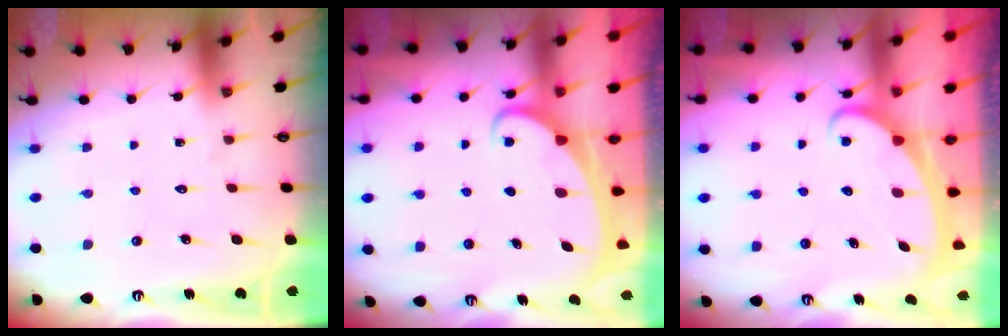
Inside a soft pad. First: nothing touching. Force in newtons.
{"total": 2.1, "press": 2.1, "slide": 0.3}
{"total": 2.3, "press": 2.3, "slide": 0.3}